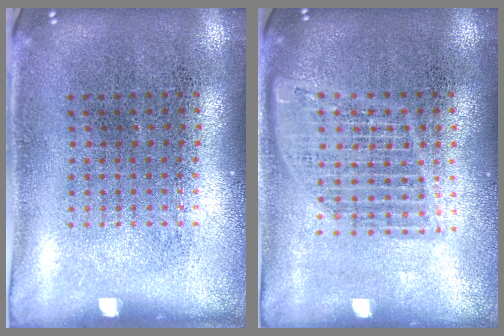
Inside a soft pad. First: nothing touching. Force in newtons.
{"total": 1.5, "press": 1.4, "slide": 0.7}